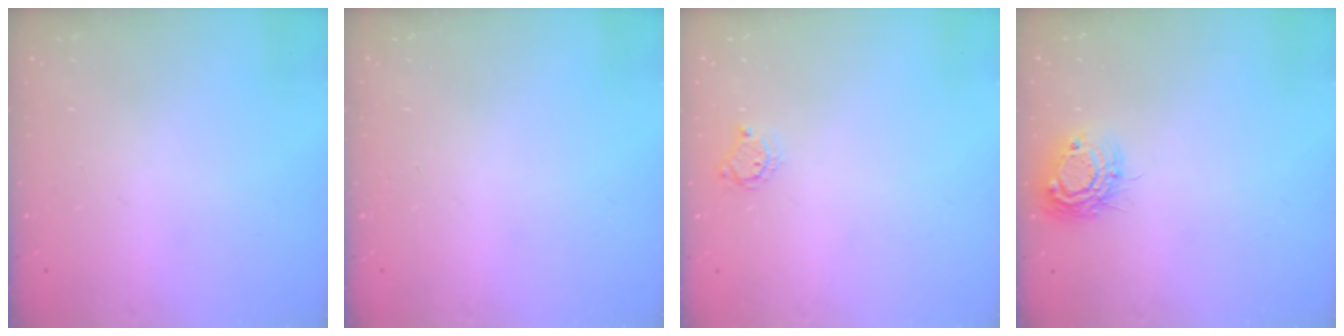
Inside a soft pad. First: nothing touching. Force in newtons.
{"total": 0.0}
{"total": 4.1, "press": 4.1, "slide": 0.3}
{"total": 9.4, "press": 9.4, "slide": 0.7}